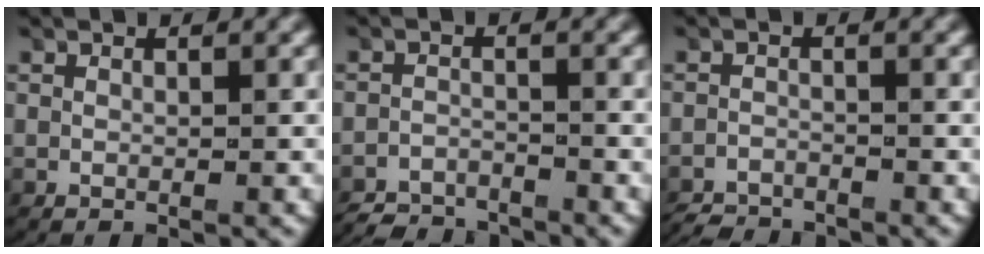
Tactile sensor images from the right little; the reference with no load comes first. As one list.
[{"total": 3.9, "force": [-3.8, 1.0, 0.0], "torque": [0.003, -0.013, -0.067]}, {"total": 3.0, "force": [-3.0, 0.6, -0.1], "torque": [-0.002, -0.013, -0.052]}]